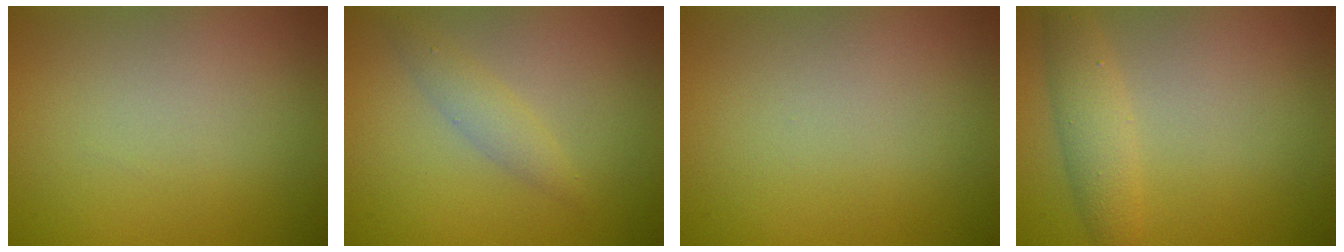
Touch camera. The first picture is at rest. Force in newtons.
{"total": 1.7, "press": 1.7, "slide": 0.0}
{"total": 0.0}
{"total": 2.7, "press": 2.7, "slide": 0.1}